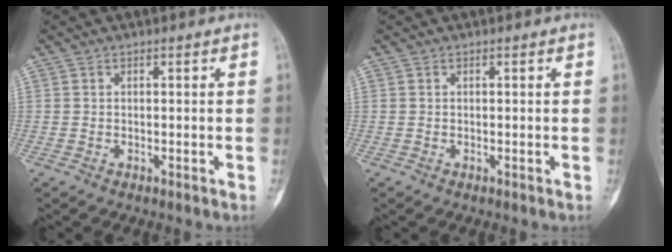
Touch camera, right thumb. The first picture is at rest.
{"total": 0.0}